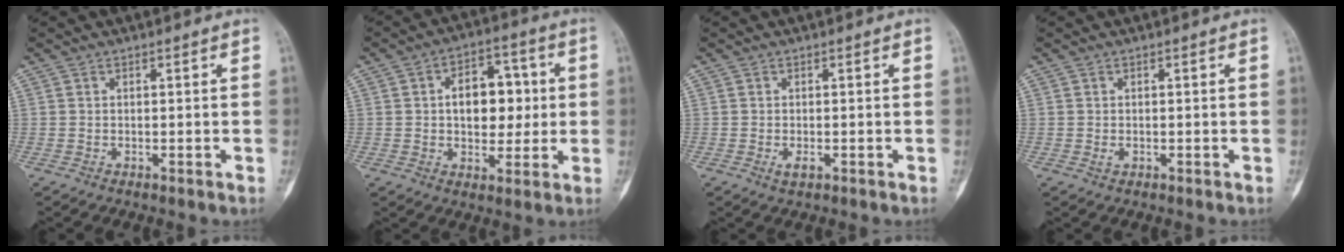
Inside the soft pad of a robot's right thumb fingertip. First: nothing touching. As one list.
[{"total": 11.5, "force": [1.0, 7.4, 8.8], "torque": [-0.085, 0.016, 0.014]}, {"total": 1.6, "force": [-0.6, 0.8, 1.3], "torque": [-0.022, -0.002, -0.009]}, {"total": 0.8, "force": [-0.1, 0.6, 0.5], "torque": [-0.009, 0.000, -0.001]}]